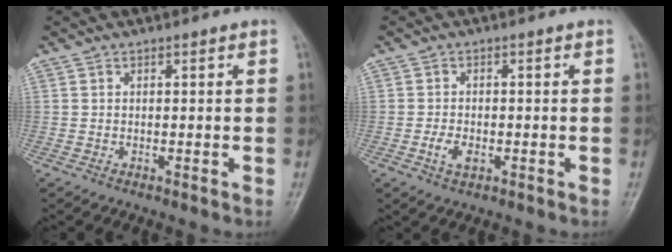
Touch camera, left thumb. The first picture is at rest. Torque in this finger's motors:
{"motor_torque": [-0.21, 0.20, 0.07, -0.05, 0.00]}